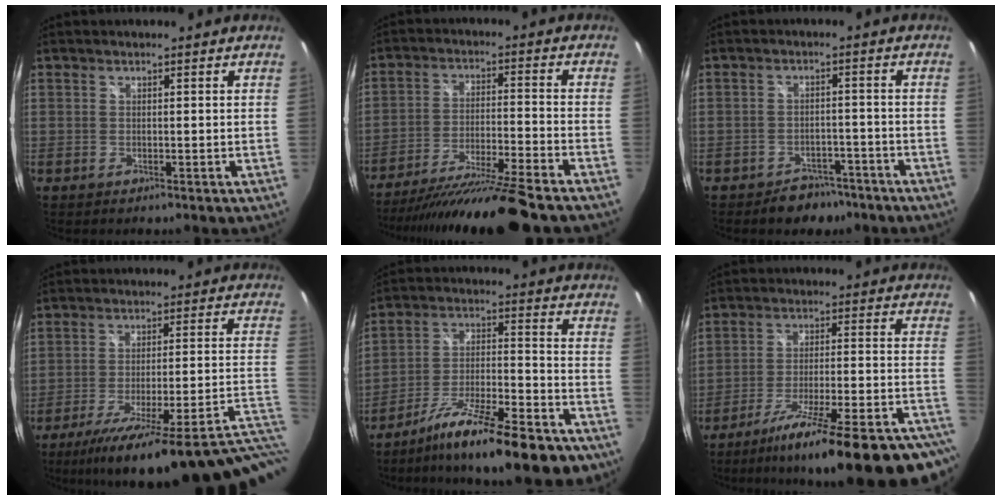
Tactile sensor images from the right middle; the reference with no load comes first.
{"total": 16.9, "force": [-14.9, -1.7, 7.9], "torque": [-0.155, -0.032, -0.243]}
{"total": 6.5, "force": [-5.1, 3.8, 1.4], "torque": [-0.030, 0.018, -0.060]}
{"total": 24.6, "force": [-18.0, 1.1, 16.8], "torque": [-0.222, -0.047, -0.246]}
{"total": 19.3, "force": [-14.6, 3.6, 12.1], "torque": [-0.202, -0.029, -0.225]}
{"total": 28.3, "force": [-23.9, 2.4, 15.1], "torque": [-0.200, -0.052, -0.331]}